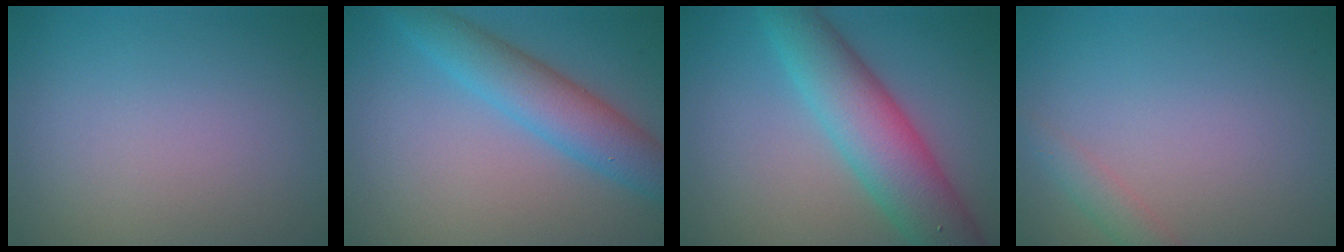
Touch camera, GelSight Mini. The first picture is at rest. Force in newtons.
{"total": 5.3, "press": 5.3, "slide": 0.1}
{"total": 7.8, "press": 7.8, "slide": 0.2}
{"total": 1.5, "press": 1.5, "slide": 0.1}